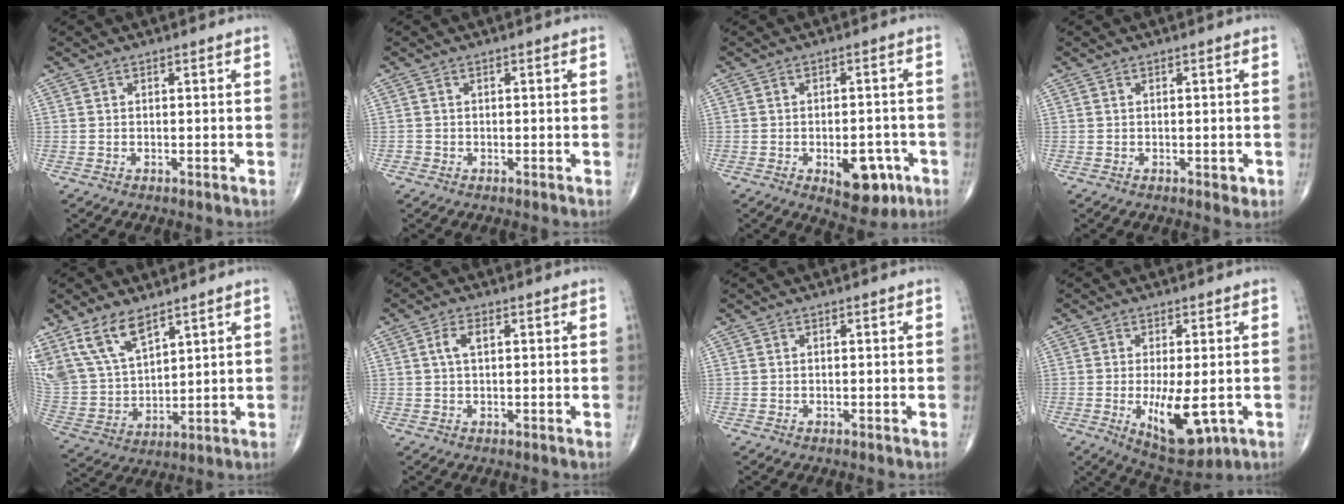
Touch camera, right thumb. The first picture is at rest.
{"total": 0.7, "force": [-0.3, 0.6, 0.0], "torque": [0.001, 0.003, -0.007]}
{"total": 9.2, "force": [-3.7, 4.8, 6.9], "torque": [-0.066, 0.014, -0.040]}
{"total": 1.4, "force": [-0.4, 0.8, 1.1], "torque": [-0.006, -0.001, -0.004]}
{"total": 14.2, "force": [9.3, 7.0, 8.2], "torque": [-0.150, -0.033, 0.202]}
{"total": 2.9, "force": [0.7, 1.4, 2.4], "torque": [-0.055, 0.009, 0.014]}
{"total": 0.0}
{"total": 10.5, "force": [-2.2, 4.1, 9.4], "torque": [-0.144, -0.020, -0.022]}